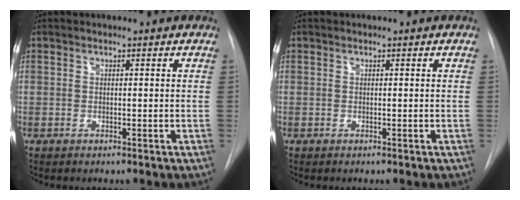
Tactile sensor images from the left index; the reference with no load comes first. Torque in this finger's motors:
{"motor_torque": [0.03, 0.03, 0.00, 0.00]}